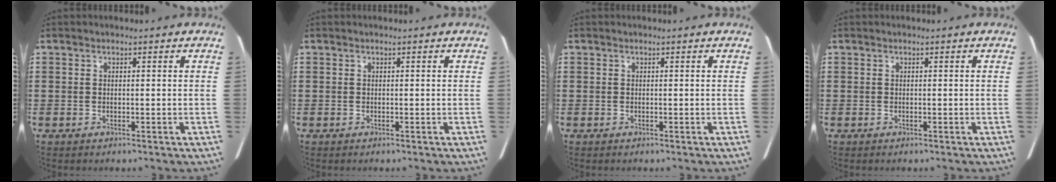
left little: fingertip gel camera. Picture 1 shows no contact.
{"total": 0.0}
{"total": 0.0}
{"total": 0.0}